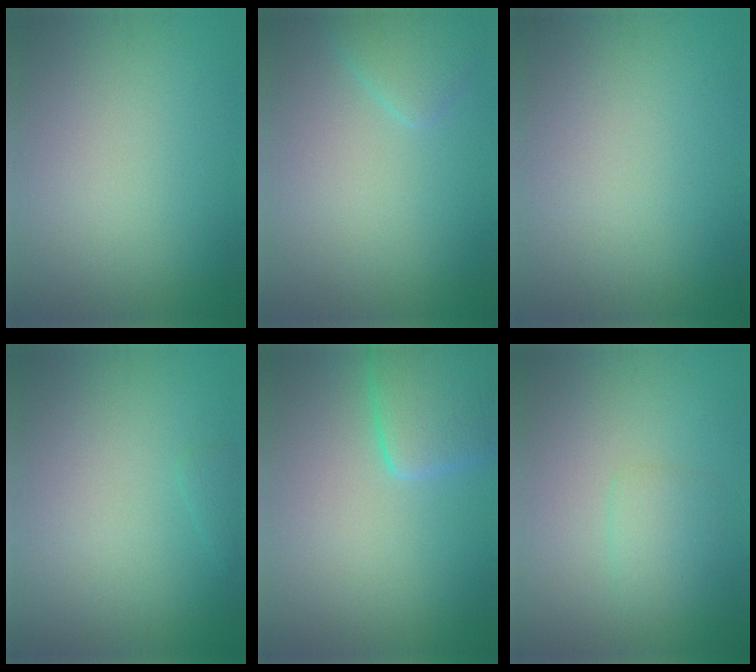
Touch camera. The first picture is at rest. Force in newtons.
{"total": 2.1, "press": 2.1, "slide": 0.1}
{"total": 0.0}
{"total": 0.7, "press": 0.7, "slide": 0.1}
{"total": 5.0, "press": 5.0, "slide": 0.3}
{"total": 1.8, "press": 1.8, "slide": 0.0}